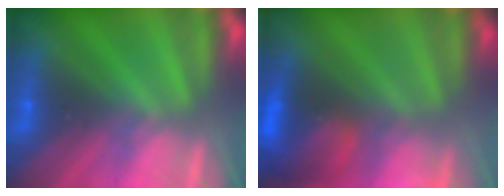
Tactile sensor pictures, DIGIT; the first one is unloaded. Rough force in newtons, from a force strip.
{"total": 7.2}